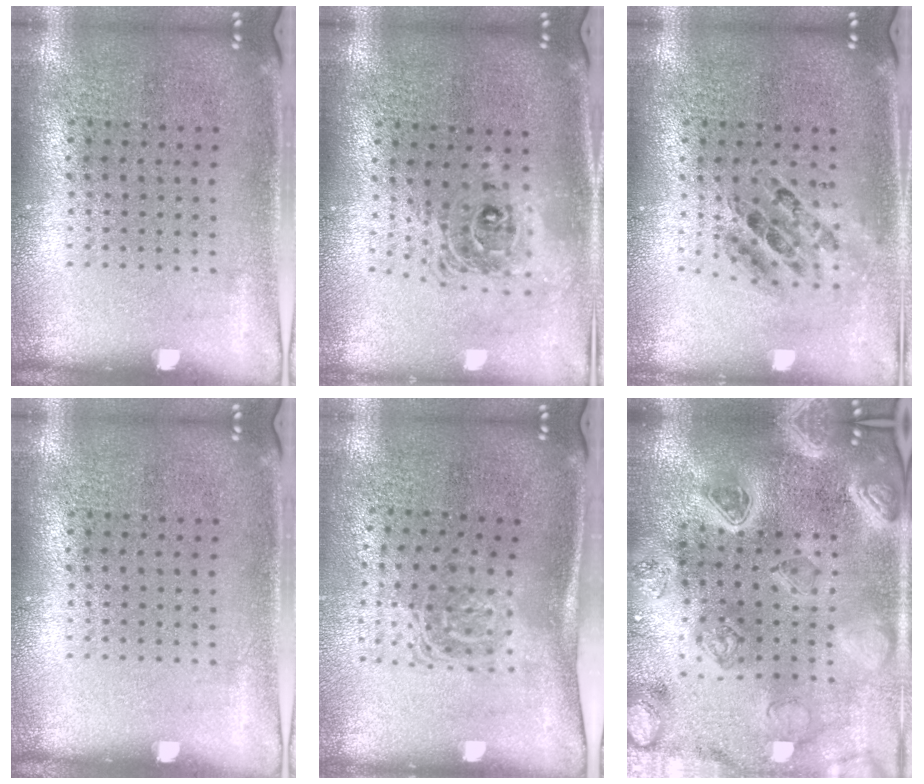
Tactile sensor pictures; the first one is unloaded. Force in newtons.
{"total": 2.0, "press": 1.5, "slide": 1.3}
{"total": 0.7, "press": 0.7, "slide": 0.1}
{"total": 0.0}
{"total": 1.7, "press": 1.1, "slide": 1.3}
{"total": 4.2, "press": 3.7, "slide": 1.8}